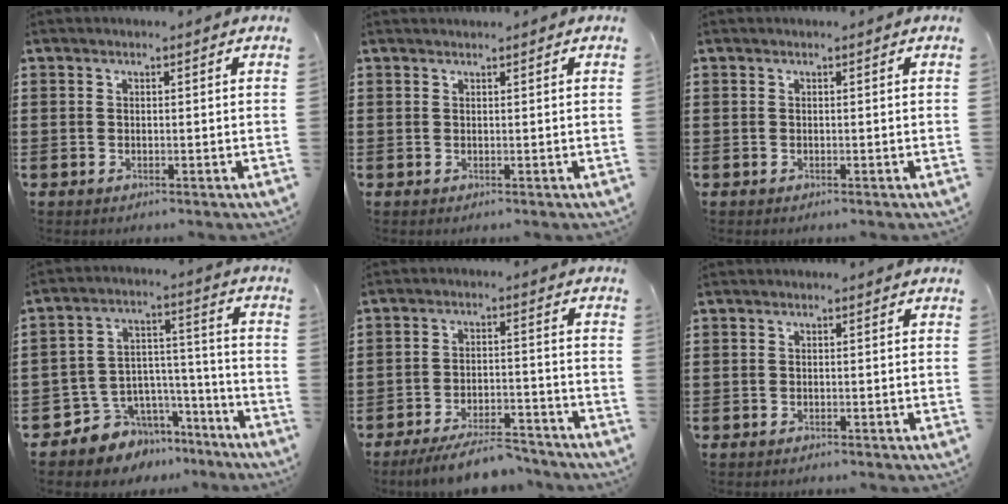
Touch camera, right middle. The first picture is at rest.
{"total": 0.6, "force": [0.6, -0.1, -0.1], "torque": [-0.001, -0.003, 0.013]}
{"total": 0.0}
{"total": 6.3, "force": [-4.9, 3.9, -0.6], "torque": [-0.007, 0.005, -0.091]}
{"total": 7.1, "force": [-6.4, 1.0, 3.0], "torque": [-0.052, 0.004, -0.118]}
{"total": 0.5, "force": [-0.5, 0.0, 0.0], "torque": [-0.001, -0.001, -0.011]}